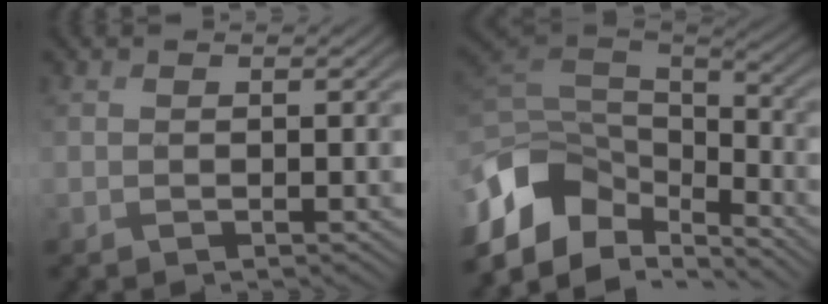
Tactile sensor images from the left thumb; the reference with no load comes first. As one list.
[{"total": 13.1, "force": [-5.9, 8.0, 8.5], "torque": [-0.245, -0.003, -0.104]}]